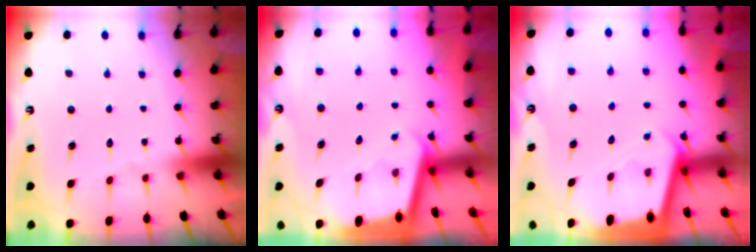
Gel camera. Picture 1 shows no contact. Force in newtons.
{"total": 1.8, "press": 1.8, "slide": 0.1}
{"total": 2.0, "press": 2.0, "slide": 0.1}